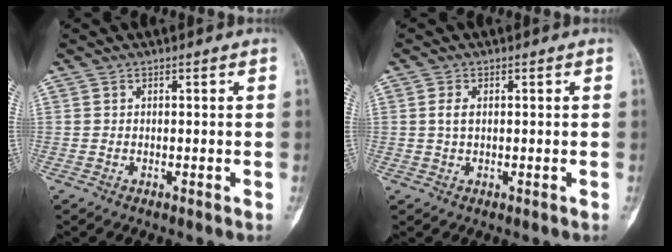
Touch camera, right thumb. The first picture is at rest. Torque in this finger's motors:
{"motor_torque": [-0.56, -0.03, 0.22, 0.00, 0.02]}